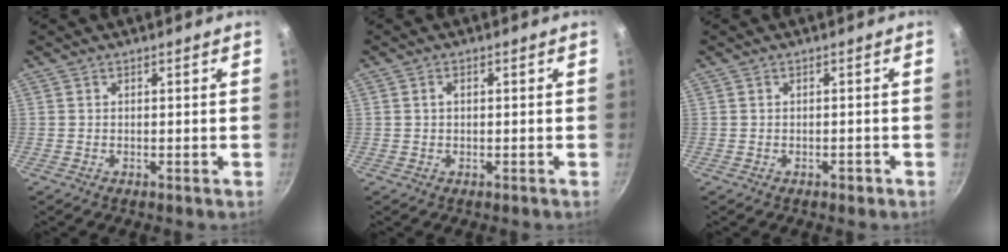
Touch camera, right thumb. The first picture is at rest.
{"total": 1.4, "force": [0.2, 0.9, 1.0], "torque": [-0.012, 0.008, 0.002]}
{"total": 1.3, "force": [-0.7, 0.7, 0.8], "torque": [-0.009, 0.009, -0.007]}